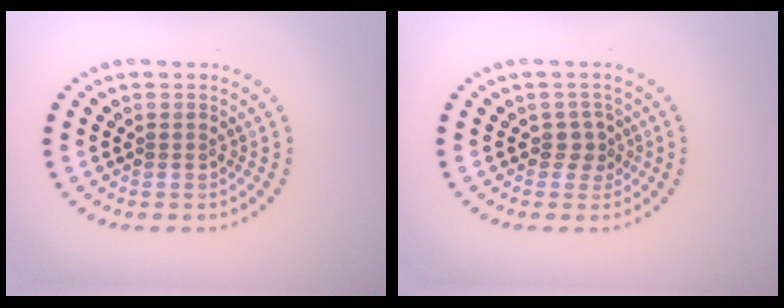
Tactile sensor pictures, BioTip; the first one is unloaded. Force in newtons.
{"total": 1.6, "press": 1.3, "slide": 1.0}